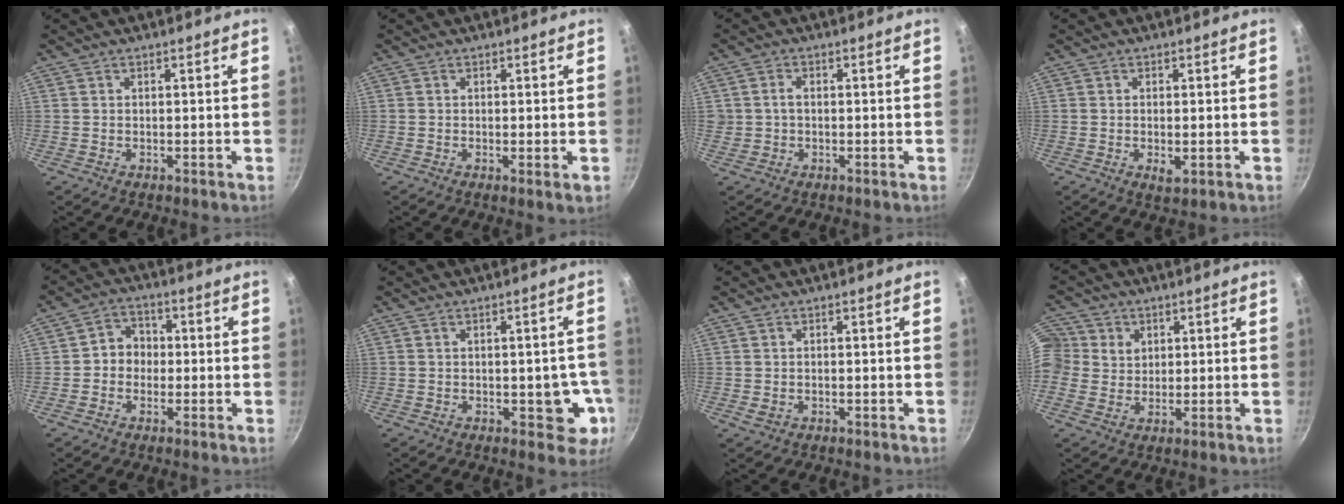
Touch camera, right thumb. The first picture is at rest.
{"total": 1.4, "force": [-0.2, 0.1, 1.4], "torque": [-0.022, -0.006, -0.005]}
{"total": 2.0, "force": [0.0, 1.7, 1.1], "torque": [-0.012, 0.010, 0.001]}
{"total": 2.5, "force": [-0.5, 1.2, 2.2], "torque": [-0.037, -0.007, -0.006]}
{"total": 5.3, "force": [-0.4, 4.8, 2.3], "torque": [-0.003, 0.013, -0.019]}
{"total": 6.9, "force": [-1.5, 3.7, 5.6], "torque": [-0.024, 0.009, -0.017]}
{"total": 1.2, "force": [-0.1, 0.9, 0.8], "torque": [-0.013, 0.000, 0.000]}
{"total": 10.6, "force": [3.1, 9.6, 3.4], "torque": [-0.066, 0.003, 0.051]}